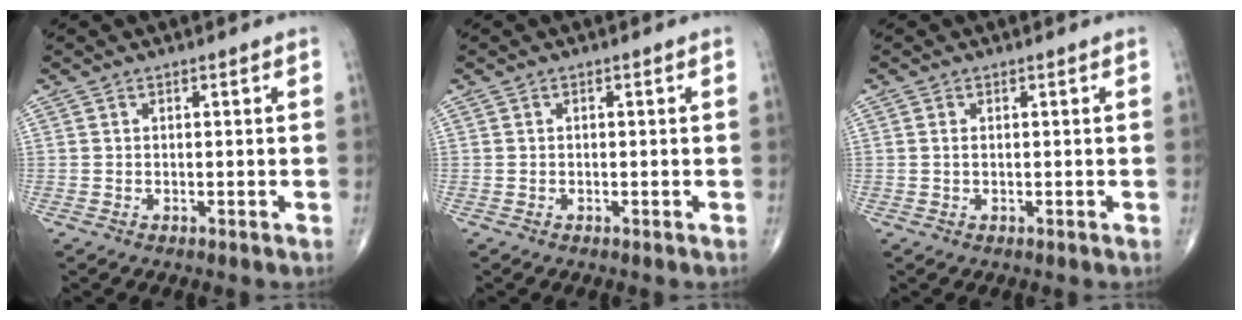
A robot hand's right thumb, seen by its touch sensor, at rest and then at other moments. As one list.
[{"total": 0.0}, {"total": 0.8, "force": [0.1, 0.4, 0.6], "torque": [-0.016, 0.003, 0.004]}]